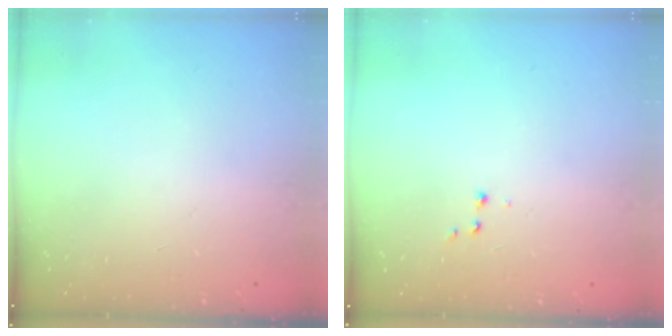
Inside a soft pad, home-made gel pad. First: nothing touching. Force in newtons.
{"total": 2.6, "press": 2.5, "slide": 0.6}